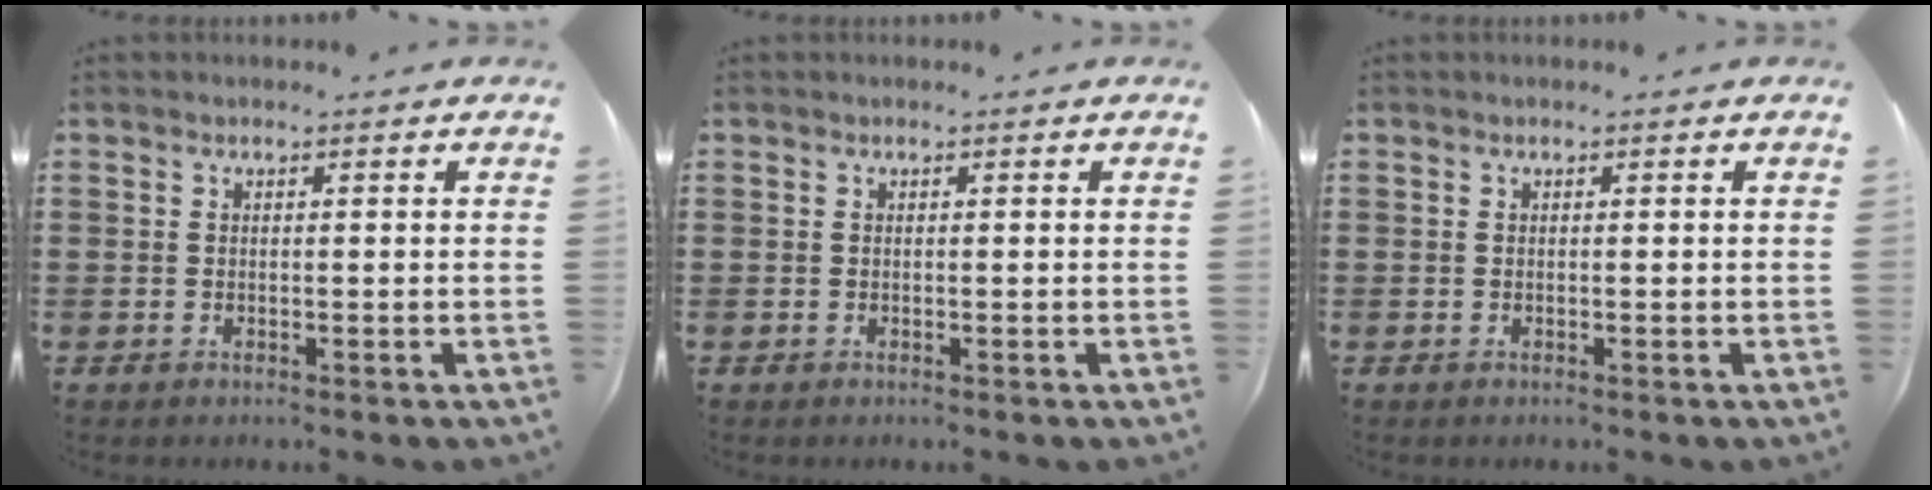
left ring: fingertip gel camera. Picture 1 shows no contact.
{"total": 0.0}
{"total": 0.0}